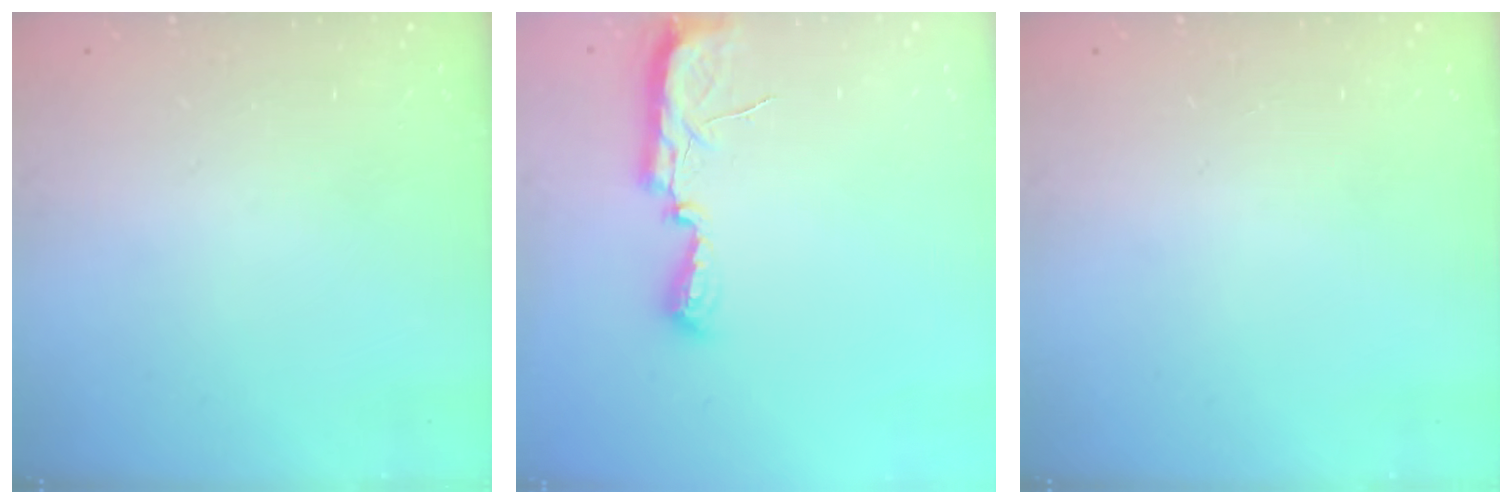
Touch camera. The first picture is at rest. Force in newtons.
{"total": 10.1, "press": 8.9, "slide": 4.8}
{"total": 0.0}